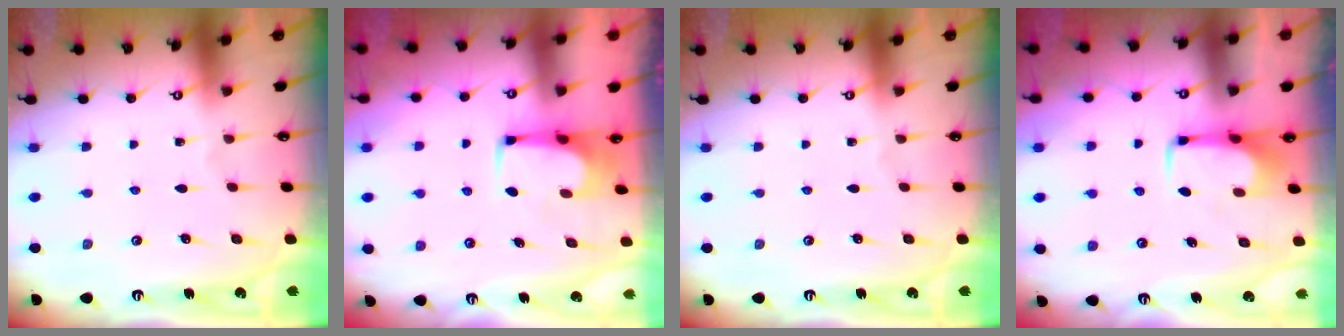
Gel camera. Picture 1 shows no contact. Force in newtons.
{"total": 1.6, "press": 1.5, "slide": 0.3}
{"total": 0.0}
{"total": 1.7, "press": 1.6, "slide": 0.5}